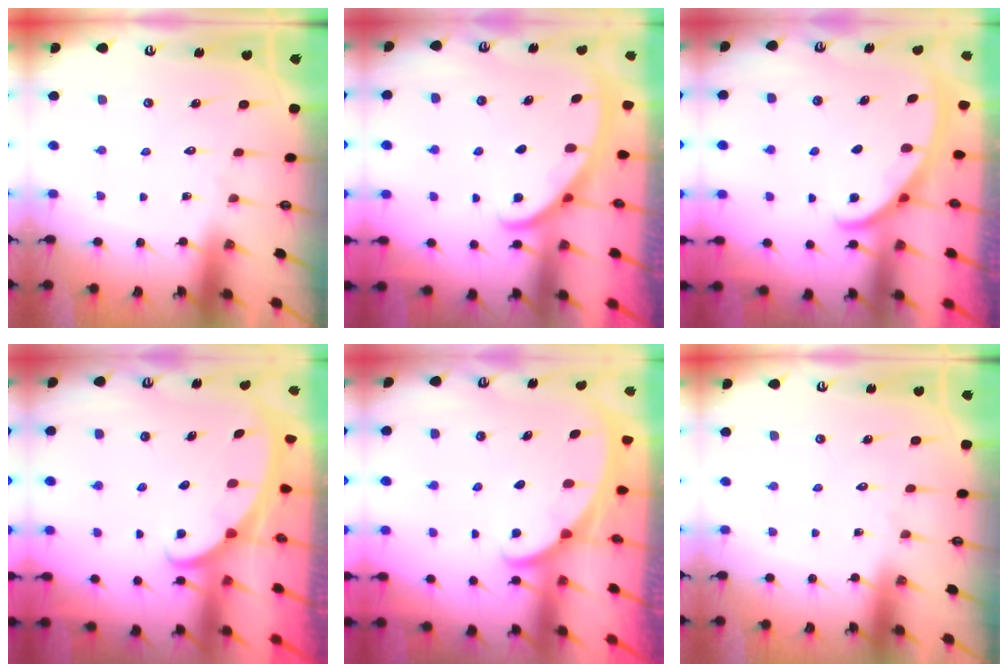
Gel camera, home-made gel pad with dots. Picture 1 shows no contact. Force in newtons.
{"total": 3.0, "press": 2.9, "slide": 0.4}
{"total": 2.8, "press": 2.8, "slide": 0.4}
{"total": 2.3, "press": 2.2, "slide": 0.3}
{"total": 1.8, "press": 1.8, "slide": 0.2}
{"total": 0.0}